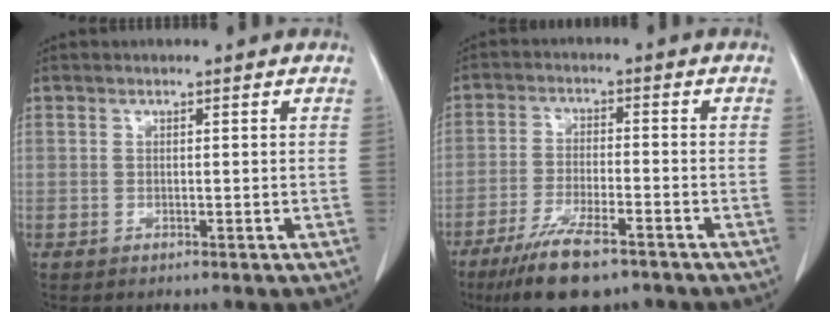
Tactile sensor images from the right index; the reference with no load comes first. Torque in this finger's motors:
{"motor_torque": [1.18, -0.96, 0.24, 0.12]}